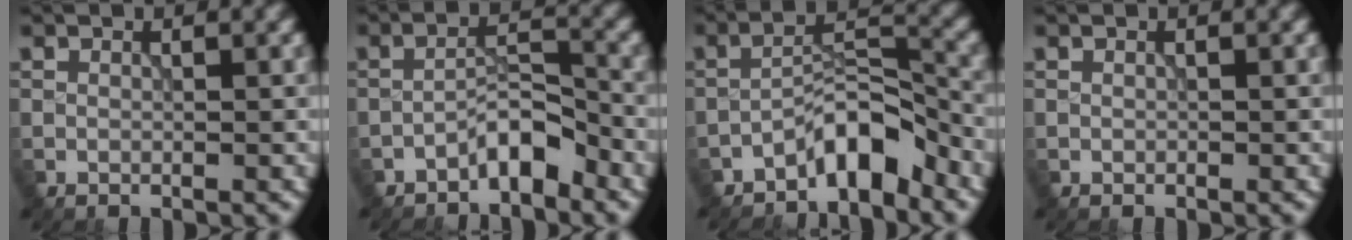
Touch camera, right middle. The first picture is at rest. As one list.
[{"total": 3.2, "force": [-2.5, 0.9, 1.8], "torque": [-0.025, 0.019, -0.047]}, {"total": 4.9, "force": [-3.7, 1.3, 2.9], "torque": [-0.038, 0.021, -0.072]}, {"total": 0.0}]